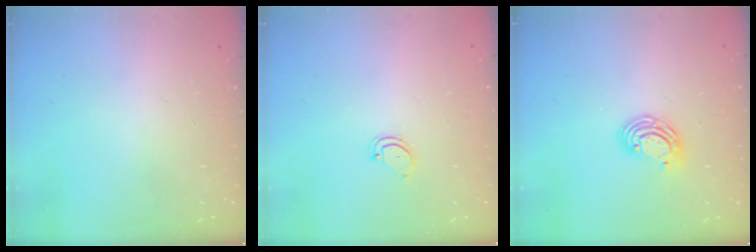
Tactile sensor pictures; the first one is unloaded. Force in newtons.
{"total": 2.8, "press": 2.8, "slide": 0.2}
{"total": 6.5, "press": 6.4, "slide": 0.8}